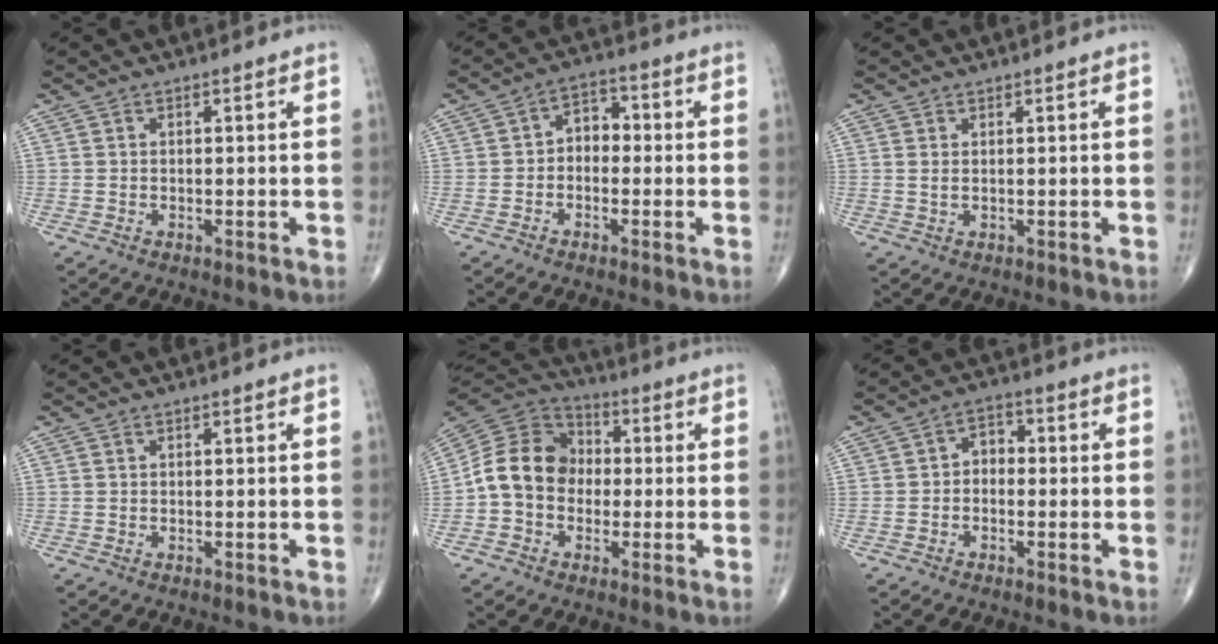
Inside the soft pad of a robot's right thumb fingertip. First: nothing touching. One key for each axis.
{"total": 5.1, "fx": -0.6, "fy": 3.8, "fz": 3.4, "tx": -0.029, "ty": 0.024, "tz": -0.024}
{"total": 1.0, "fx": 0.4, "fy": 0.4, "fz": 0.8, "tx": -0.018, "ty": 0.001, "tz": 0.011}
{"total": 0.0}
{"total": 12.3, "fx": -1.2, "fy": 10.1, "fz": 6.8, "tx": -0.110, "ty": 0.039, "tz": -0.036}
{"total": 3.9, "fx": -0.5, "fy": 2.9, "fz": 2.5, "tx": -0.019, "ty": 0.019, "tz": -0.023}